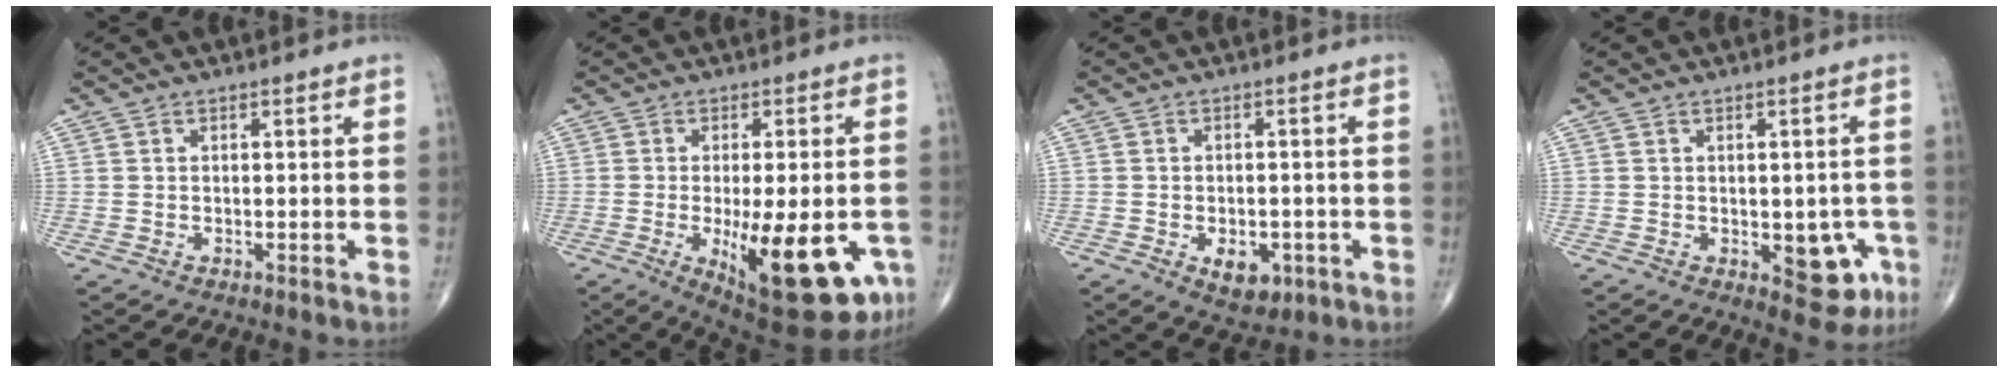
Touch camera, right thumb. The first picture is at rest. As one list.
[{"total": 19.5, "force": [-5.9, 7.1, 17.1], "torque": [-0.200, -0.013, -0.061]}, {"total": 6.1, "force": [-2.2, 3.7, 4.3], "torque": [-0.047, 0.005, -0.020]}, {"total": 7.7, "force": [-2.2, 4.1, 6.2], "torque": [-0.040, 0.004, -0.016]}]